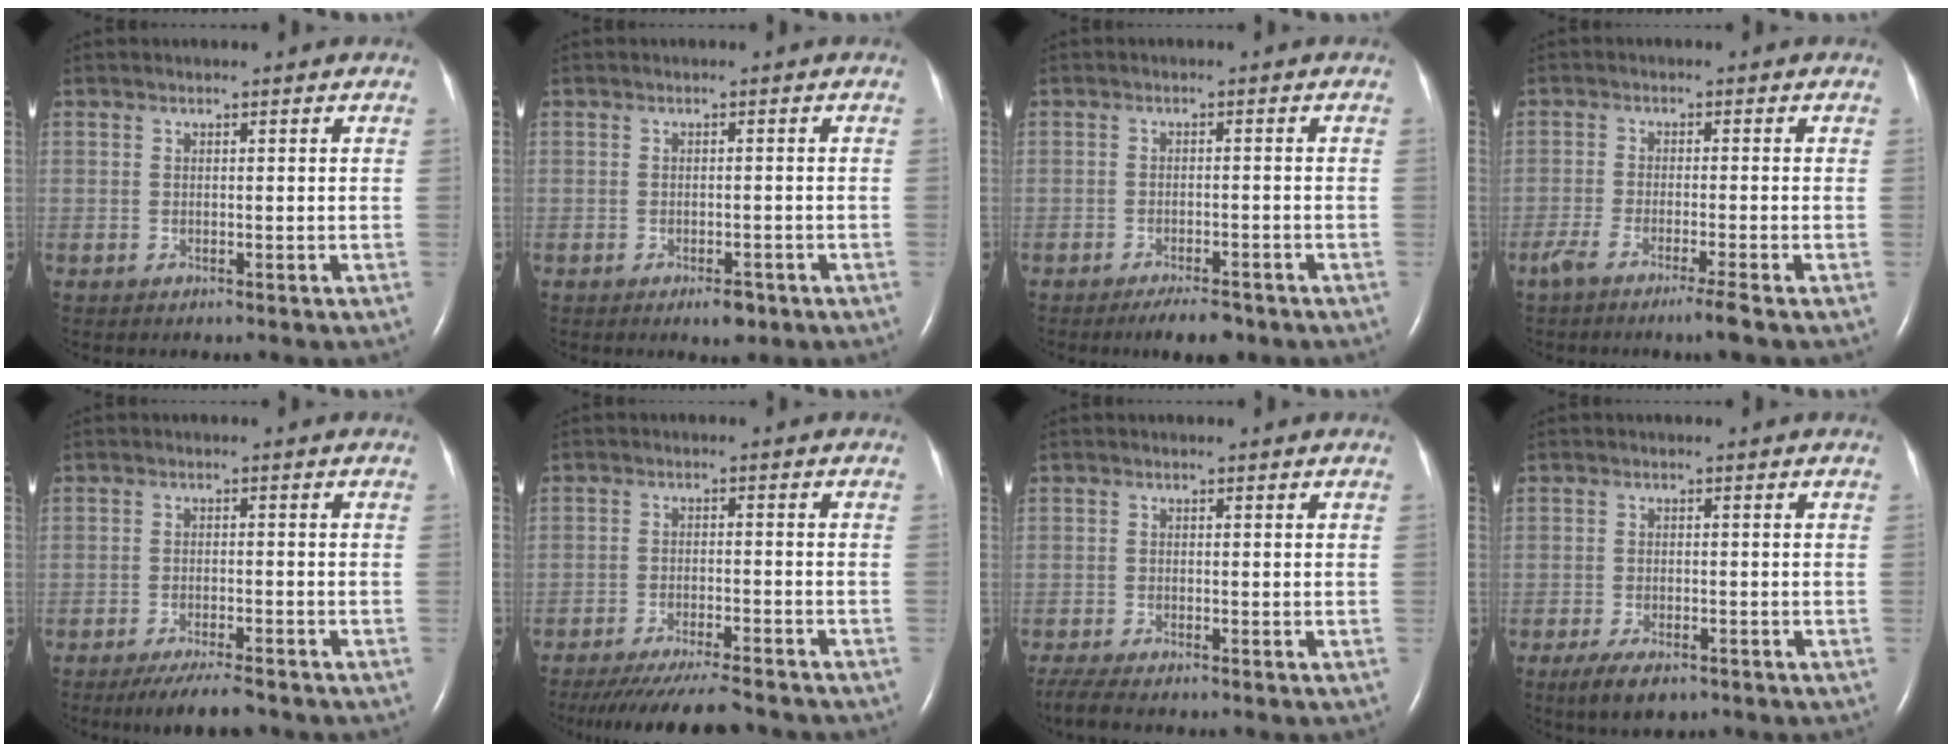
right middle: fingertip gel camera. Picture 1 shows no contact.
{"total": 2.3, "force": [-1.5, 1.0, 1.5], "torque": [-0.022, 0.000, -0.017]}
{"total": 4.3, "force": [-3.4, 1.1, 2.4], "torque": [-0.037, -0.003, -0.051]}
{"total": 4.6, "force": [-3.2, -0.5, 3.2], "torque": [-0.062, -0.011, -0.062]}
{"total": 6.1, "force": [-5.2, 0.7, 3.2], "torque": [-0.051, -0.013, -0.085]}
{"total": 13.1, "force": [-11.9, 1.0, 5.4], "torque": [-0.091, -0.031, -0.172]}
{"total": 4.5, "force": [-3.7, 0.6, 2.4], "torque": [-0.050, -0.014, -0.062]}
{"total": 5.2, "force": [-3.5, 1.9, 3.3], "torque": [-0.061, -0.008, -0.054]}